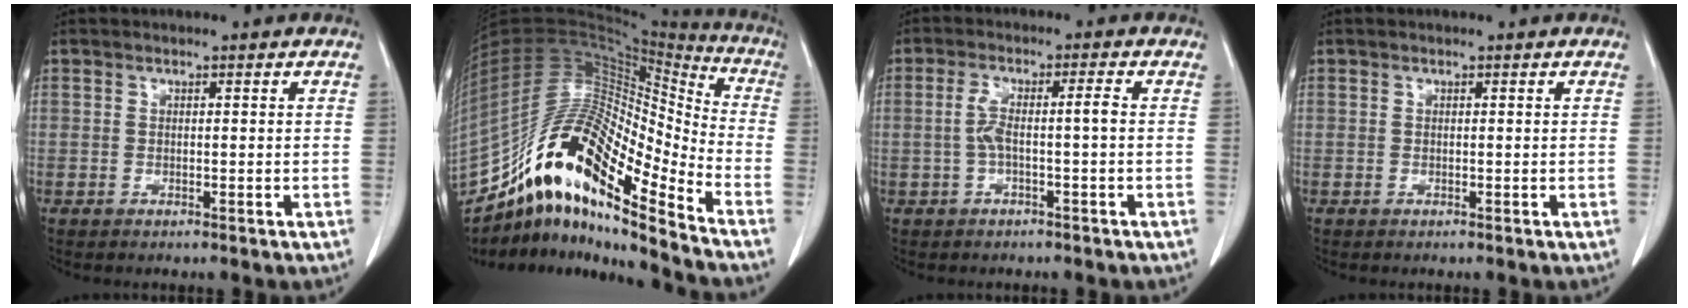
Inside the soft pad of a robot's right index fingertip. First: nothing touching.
{"total": 23.0, "force": [-15.3, 4.3, 16.6], "torque": [-0.340, 0.015, -0.279]}
{"total": 4.1, "force": [-0.6, 0.3, 4.1], "torque": [-0.087, 0.020, -0.007]}
{"total": 0.0}